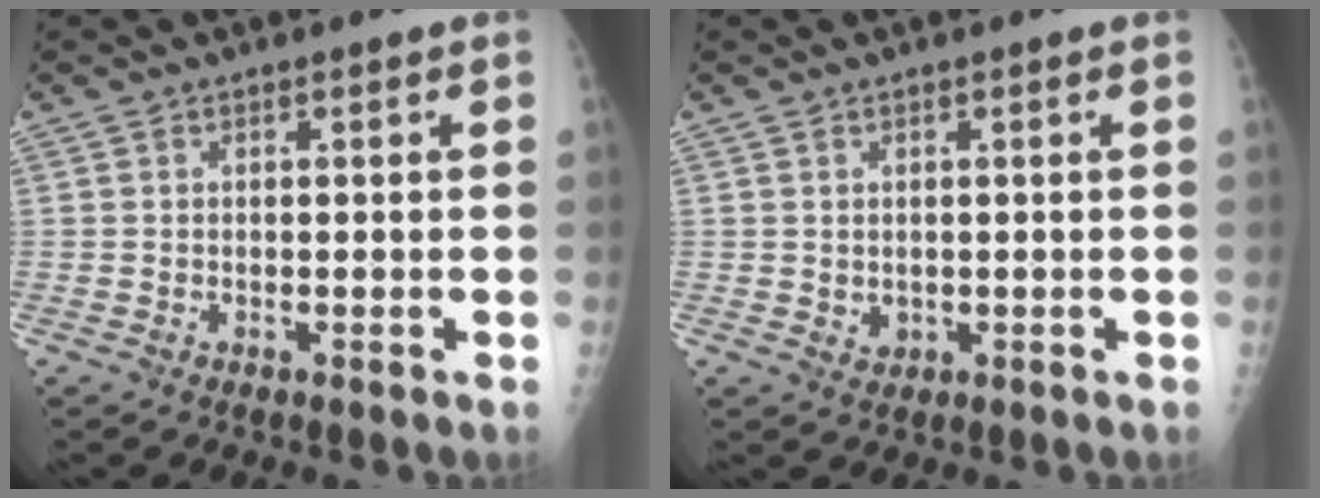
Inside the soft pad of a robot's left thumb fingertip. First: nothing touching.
{"total": 1.8, "force": [0.4, 1.4, 1.1], "torque": [-0.013, -0.005, 0.013]}